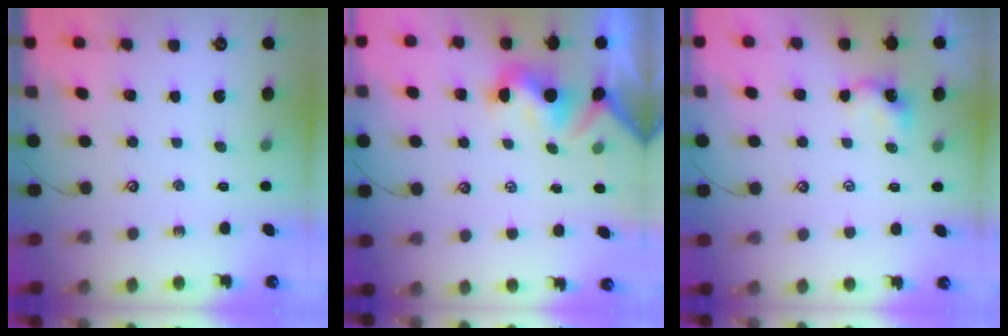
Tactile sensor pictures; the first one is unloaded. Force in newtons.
{"total": 2.2, "press": 2.1, "slide": 0.7}
{"total": 0.6, "press": 0.5, "slide": 0.3}